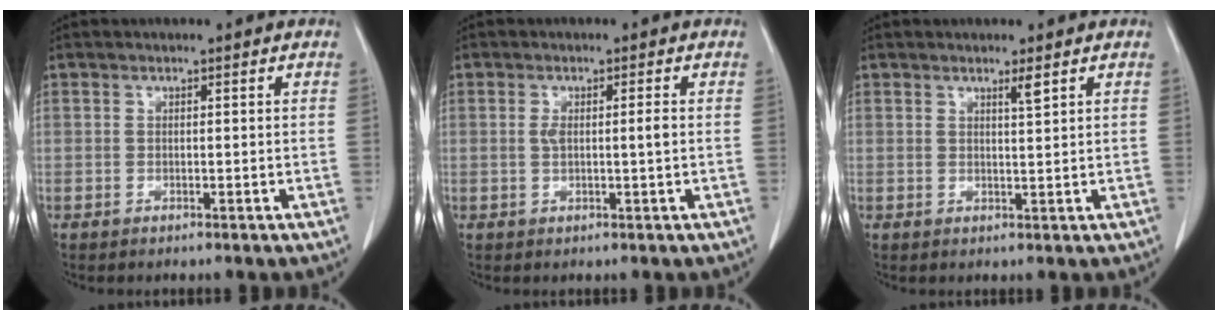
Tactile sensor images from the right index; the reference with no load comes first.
{"total": 2.5, "force": [0.2, 0.3, 2.5], "torque": [-0.048, 0.003, 0.005]}
{"total": 1.5, "force": [1.0, -0.2, 1.1], "torque": [-0.021, -0.006, 0.018]}